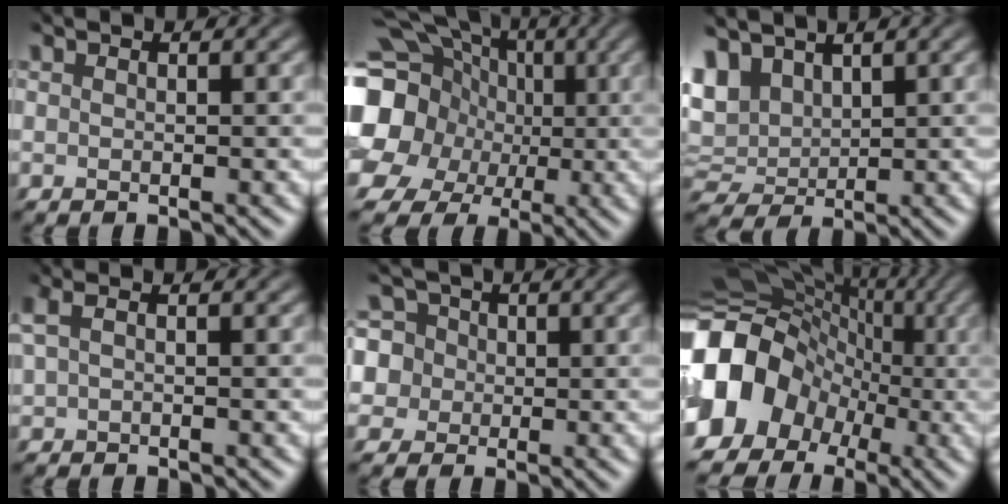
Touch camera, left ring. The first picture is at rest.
{"total": 18.4, "force": [0.1, 16.5, 8.0], "torque": [-0.191, 0.018, -0.023]}
{"total": 4.8, "force": [2.6, 3.0, 2.7], "torque": [-0.079, 0.006, 0.057]}
{"total": 1.5, "force": [0.4, 0.6, 1.3], "torque": [-0.031, 0.007, 0.014]}
{"total": 7.4, "force": [2.8, 6.2, 2.8], "torque": [-0.068, 0.031, 0.028]}
{"total": 14.7, "force": [-3.8, 12.7, 6.4], "torque": [-0.147, -0.006, -0.098]}